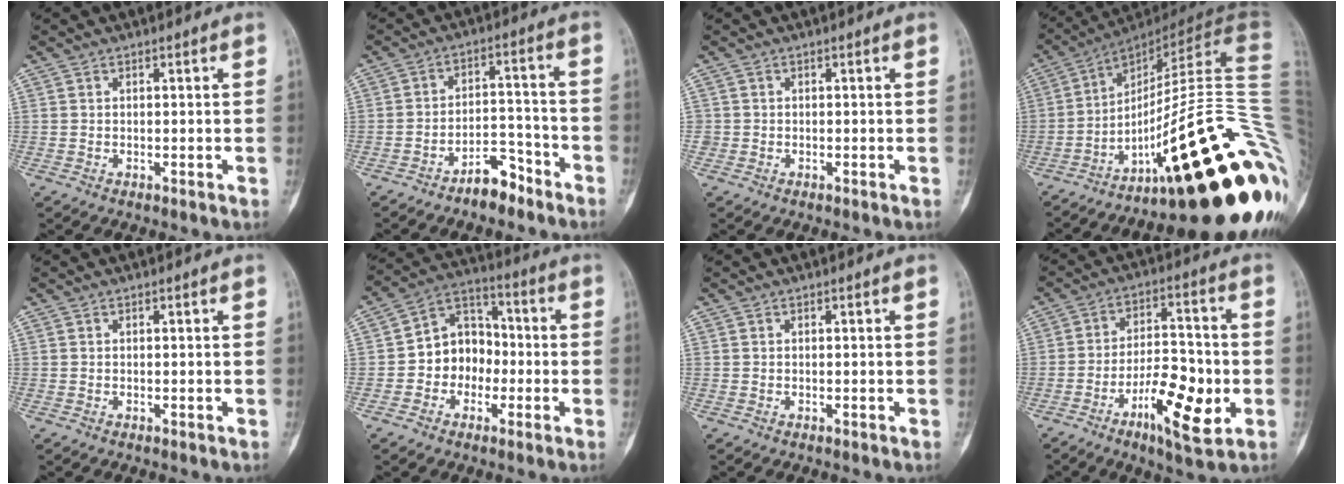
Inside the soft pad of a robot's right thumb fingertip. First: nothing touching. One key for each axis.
{"total": 6.7, "fx": -5.1, "fy": 2.9, "fz": 3.1, "tx": -0.039, "ty": 0.055, "tz": -0.085}
{"total": 0.7, "fx": -0.4, "fy": 0.6, "fz": 0.0, "tx": 0.002, "ty": 0.004, "tz": -0.012}
{"total": 34.4, "fx": -11.3, "fy": 7.2, "fz": 31.6, "tx": -0.361, "ty": 0.068, "tz": -0.169}
{"total": 0.0}
{"total": 10.4, "fx": -1.9, "fy": 8.5, "fz": 5.7, "tx": -0.050, "ty": 0.042, "tz": -0.047}
{"total": 0.0}
{"total": 13.6, "fx": -4.6, "fy": 4.9, "fz": 11.8, "tx": -0.182, "ty": 0.020, "tz": -0.072}